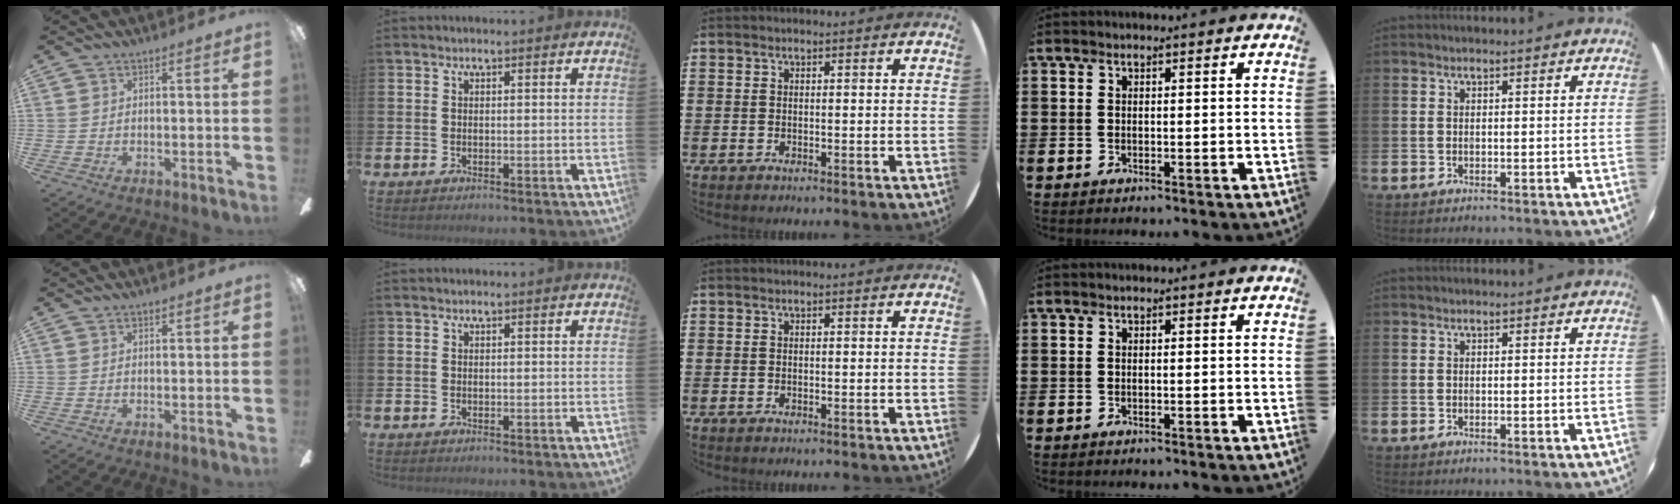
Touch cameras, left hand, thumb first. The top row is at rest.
{"thumb": {"total": 0.7, "force": [0.6, 0.2, 0.3], "torque": [-0.007, 0.001, 0.010]}}